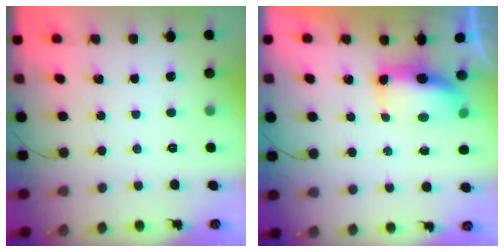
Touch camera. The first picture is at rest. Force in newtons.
{"total": 7.7, "press": 7.4, "slide": 2.0}